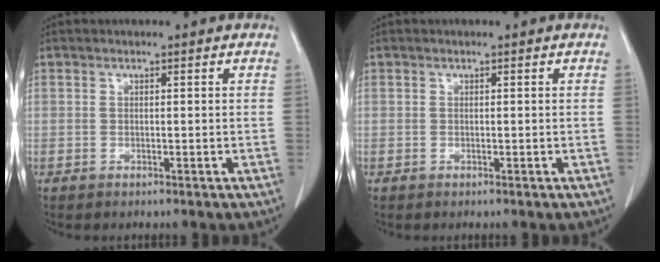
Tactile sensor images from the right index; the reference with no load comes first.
{"total": 0.0}